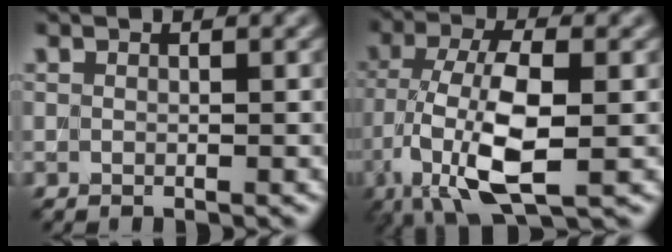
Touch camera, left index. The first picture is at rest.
{"total": 9.0, "force": [-2.6, 3.1, 8.1], "torque": [-0.164, 0.002, -0.051]}